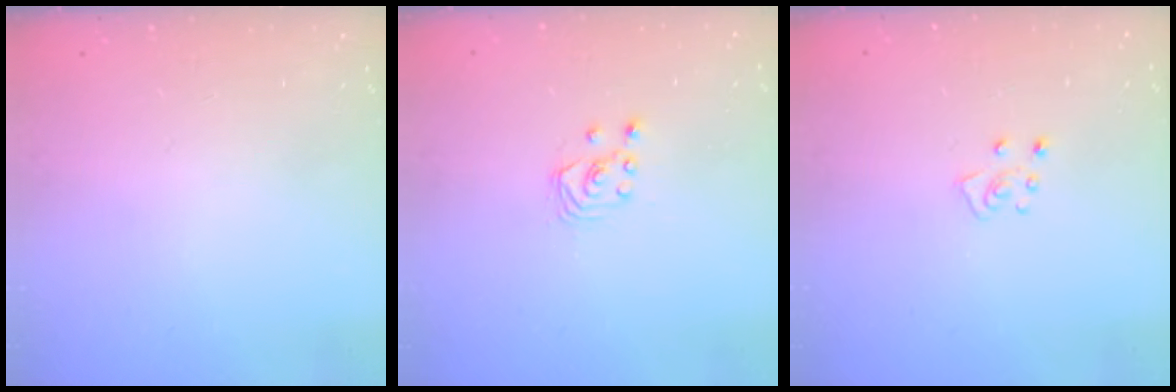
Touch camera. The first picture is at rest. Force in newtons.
{"total": 2.1, "press": 2.1, "slide": 0.3}
{"total": 4.2, "press": 4.2, "slide": 0.4}